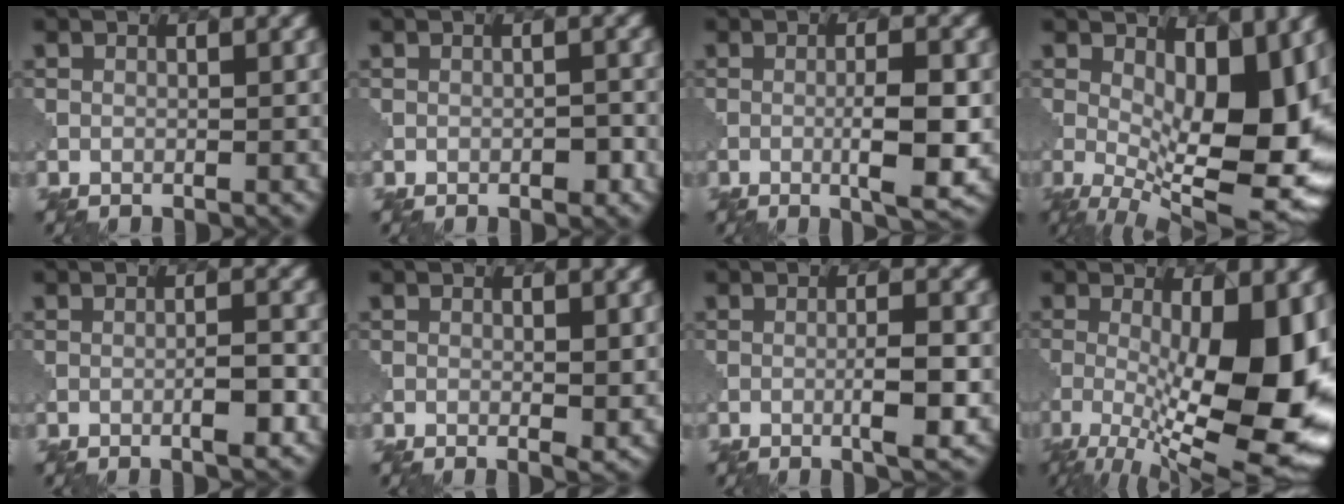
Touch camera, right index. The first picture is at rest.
{"total": 1.2, "force": [-0.5, 0.5, 0.9], "torque": [-0.013, 0.002, -0.007]}
{"total": 4.9, "force": [-0.9, 0.7, 4.7], "torque": [-0.073, -0.001, -0.014]}
{"total": 12.5, "force": [0.6, 5.4, 11.3], "torque": [-0.150, -0.011, 0.009]}
{"total": 2.3, "force": [-0.9, 0.2, 2.1], "torque": [-0.033, 0.005, -0.017]}
{"total": 1.7, "force": [0.0, 0.3, 1.7], "torque": [-0.020, -0.007, 0.000]}
{"total": 3.3, "force": [-0.8, 0.4, 3.2], "torque": [-0.047, 0.004, -0.017]}
{"total": 13.8, "force": [-2.1, 4.4, 12.9], "torque": [-0.198, -0.019, -0.031]}